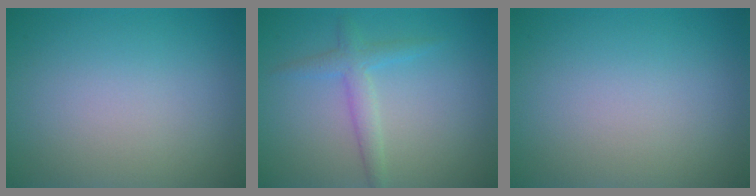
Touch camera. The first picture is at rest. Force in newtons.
{"total": 2.3, "press": 2.3, "slide": 0.1}
{"total": 0.0}